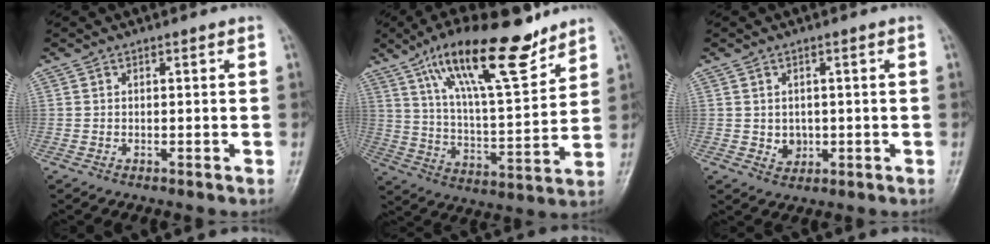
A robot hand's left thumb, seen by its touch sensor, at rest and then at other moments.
{"total": 20.3, "force": [13.2, 5.7, 14.3], "torque": [-0.215, -0.055, 0.230]}
{"total": 3.0, "force": [-0.2, 2.5, 1.5], "torque": [-0.010, 0.000, 0.007]}